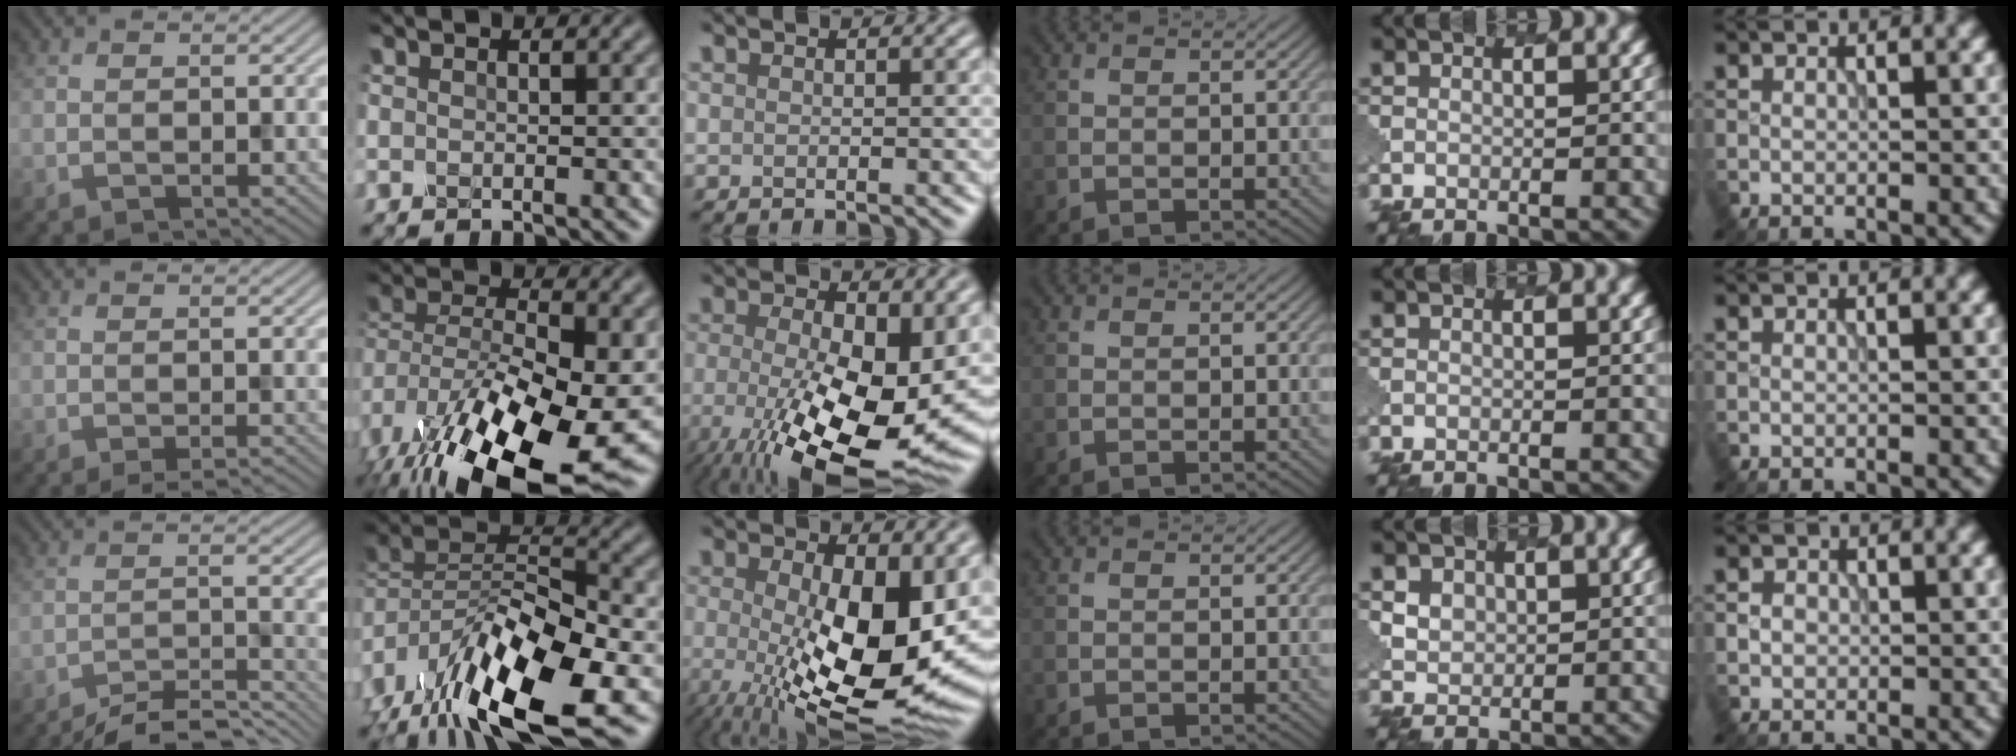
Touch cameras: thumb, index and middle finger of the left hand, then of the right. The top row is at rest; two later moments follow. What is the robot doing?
{"motion": "dispense", "object": "glue stick"}